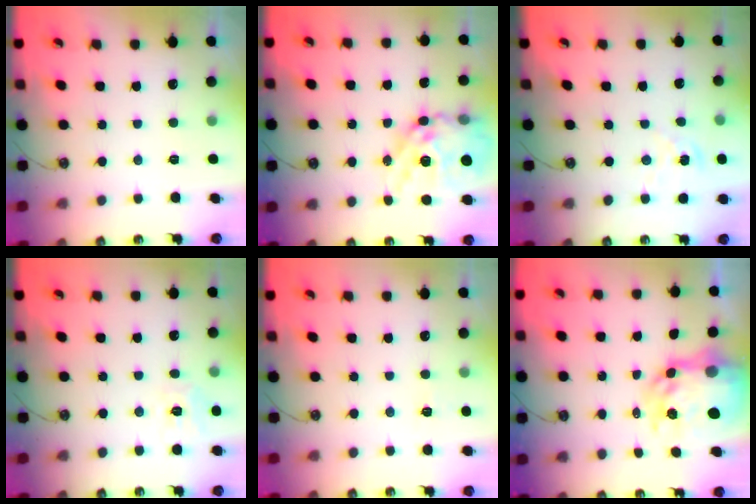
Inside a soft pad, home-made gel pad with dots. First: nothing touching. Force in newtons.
{"total": 21.5, "press": 21.4, "slide": 2.2}
{"total": 1.6, "press": 1.6, "slide": 0.2}
{"total": 8.3, "press": 8.3, "slide": 1.1}
{"total": 2.3, "press": 2.3, "slide": 0.3}
{"total": 11.8, "press": 11.7, "slide": 1.0}